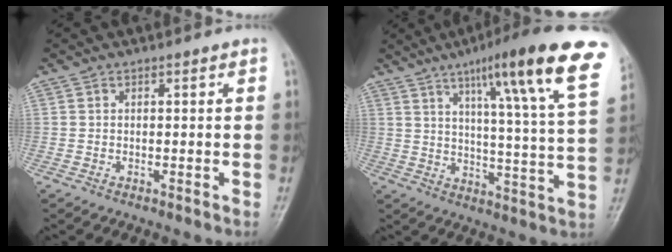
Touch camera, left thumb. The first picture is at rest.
{"total": 22.5, "force": [12.5, 2.4, 18.5], "torque": [-0.247, -0.040, 0.168]}